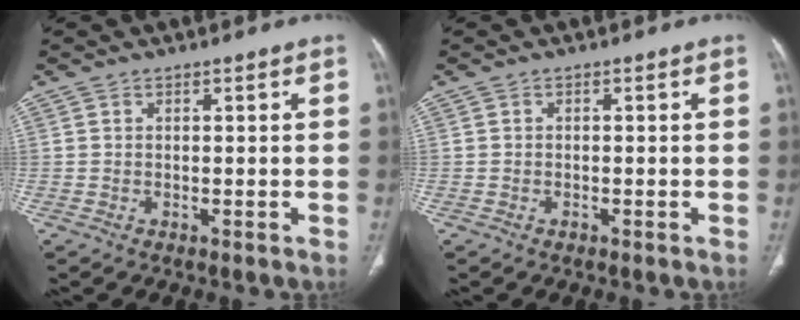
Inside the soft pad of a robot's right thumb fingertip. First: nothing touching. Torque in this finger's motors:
{"motor_torque": [0.06, 0.22, -0.31, 0.15, 0.09]}